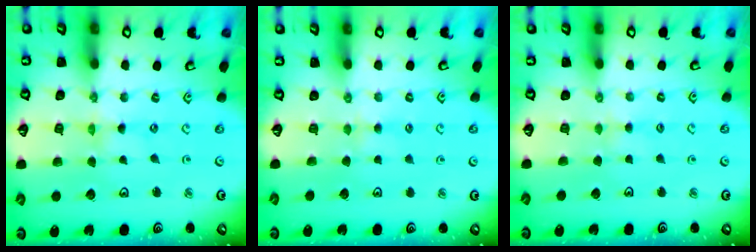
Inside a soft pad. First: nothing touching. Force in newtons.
{"total": 2.3, "press": 2.2, "slide": 0.5}
{"total": 2.0, "press": 1.9, "slide": 0.4}